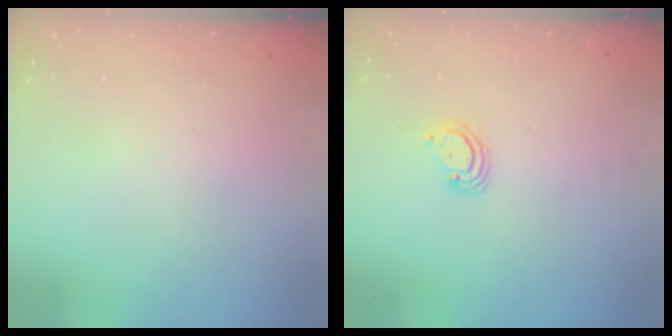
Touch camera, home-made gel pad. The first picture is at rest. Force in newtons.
{"total": 2.8, "press": 2.8, "slide": 0.3}